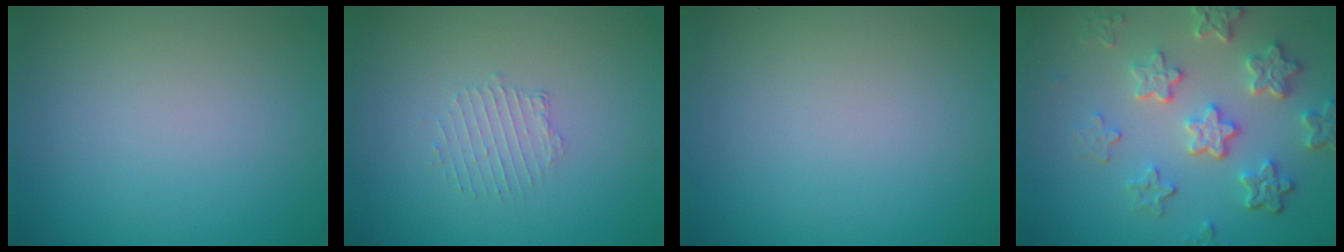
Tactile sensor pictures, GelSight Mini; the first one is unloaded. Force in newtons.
{"total": 1.3, "press": 0.7, "slide": 1.1}
{"total": 0.0}
{"total": 5.9, "press": 4.4, "slide": 4.0}